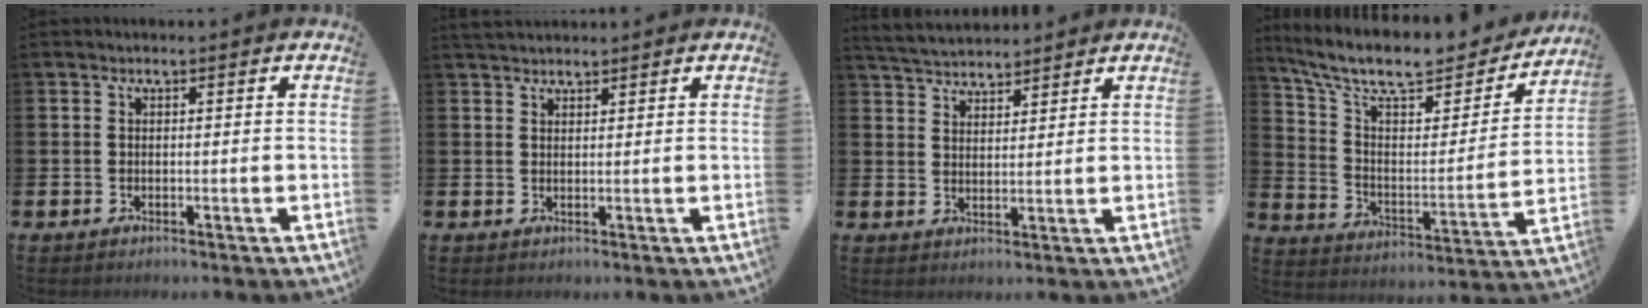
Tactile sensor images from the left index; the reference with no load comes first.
{"total": 2.0, "force": [1.9, 0.6, 0.2], "torque": [0.008, -0.006, 0.033]}
{"total": 4.3, "force": [4.3, 0.7, 0.3], "torque": [-0.019, -0.019, 0.078]}
{"total": 10.8, "force": [9.2, 3.5, 4.5], "torque": [-0.125, -0.057, 0.157]}